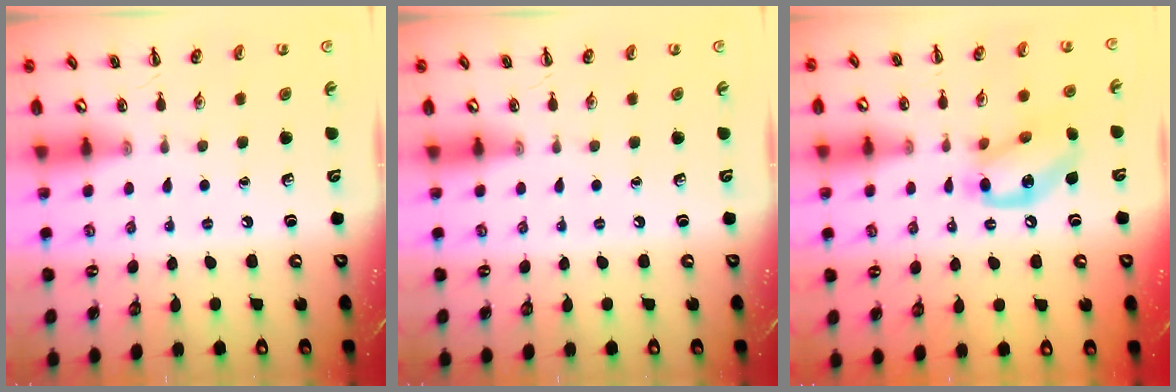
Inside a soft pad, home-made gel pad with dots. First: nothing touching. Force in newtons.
{"total": 0.0}
{"total": 13.1, "press": 12.8, "slide": 2.7}